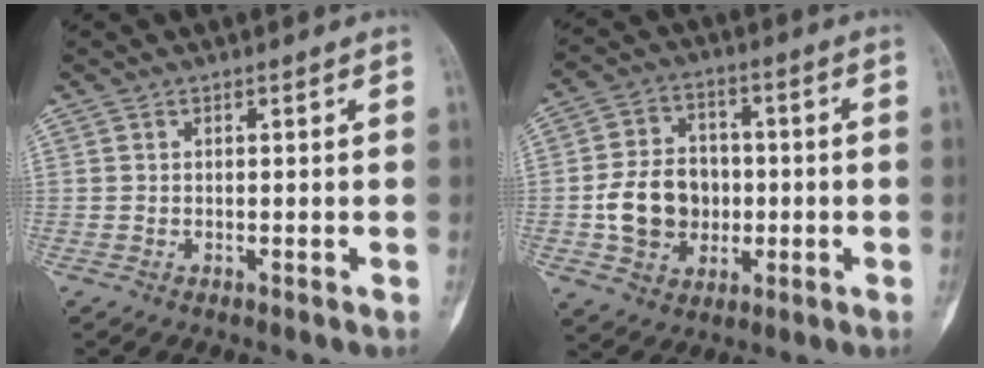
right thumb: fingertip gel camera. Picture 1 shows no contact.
{"total": 12.2, "force": [-1.5, 10.0, 6.9], "torque": [-0.096, 0.018, -0.022]}